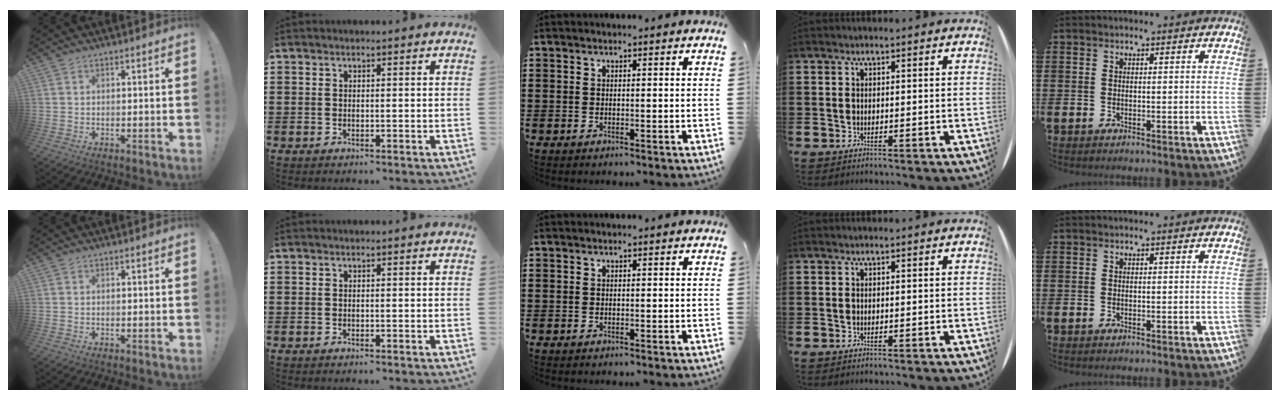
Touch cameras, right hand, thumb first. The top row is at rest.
{}